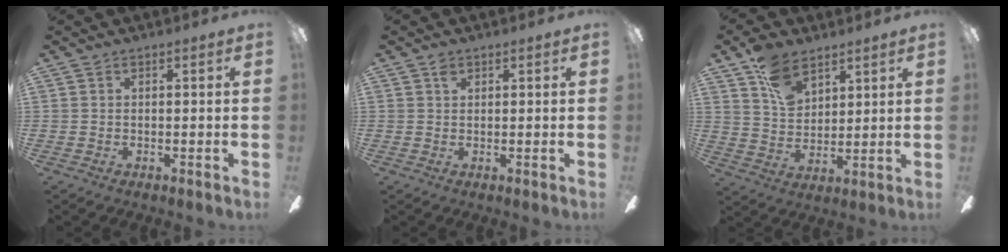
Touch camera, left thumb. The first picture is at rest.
{"total": 1.6, "force": [1.1, 1.0, 0.7], "torque": [-0.016, 0.001, 0.020]}
{"total": 11.0, "force": [7.2, 6.6, 5.0], "torque": [-0.090, -0.025, 0.139]}